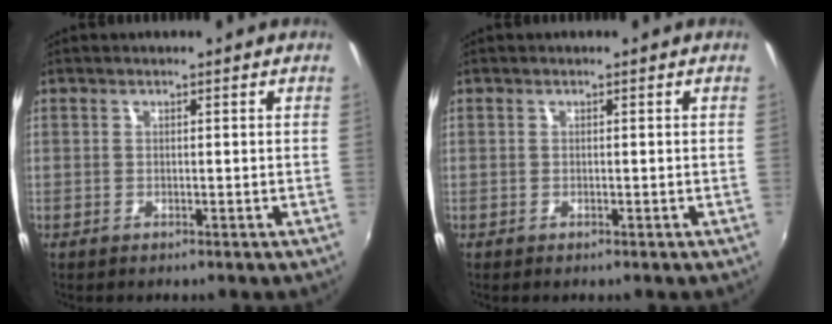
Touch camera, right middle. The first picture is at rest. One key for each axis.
{"total": 0.0}